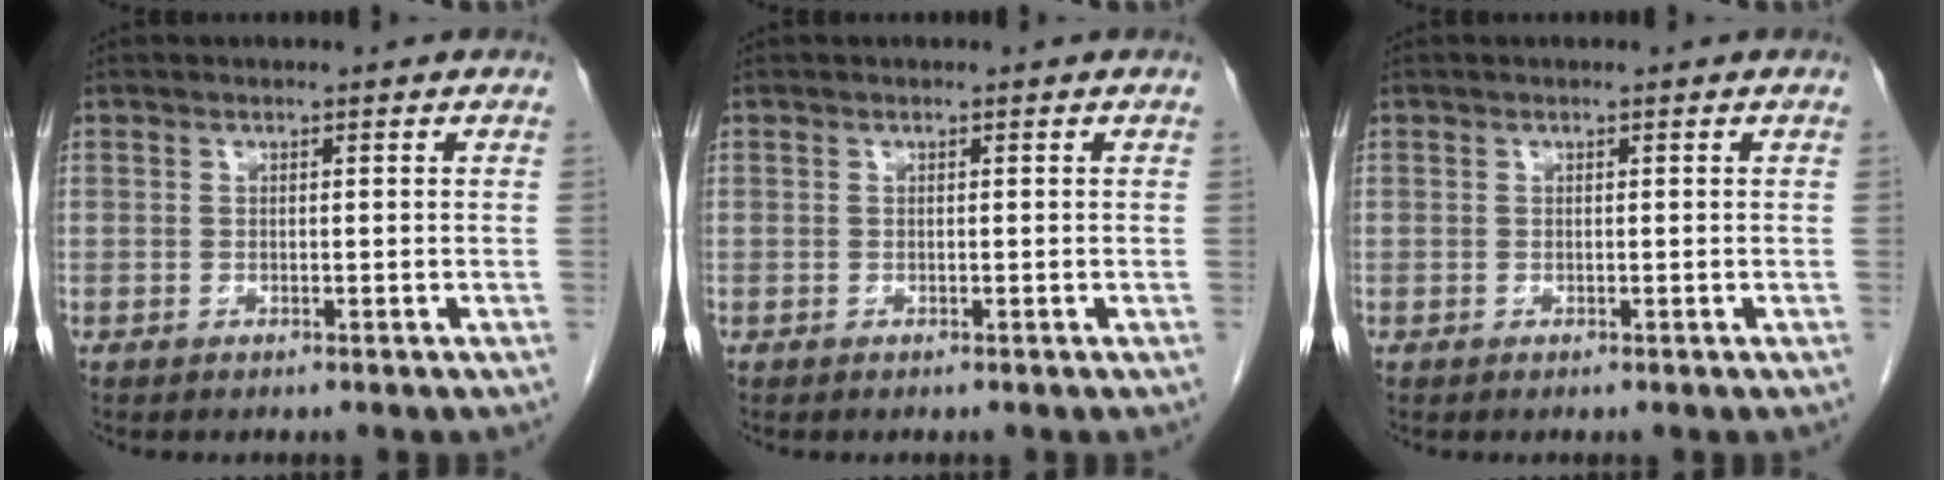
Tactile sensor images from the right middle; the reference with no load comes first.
{"total": 0.0}
{"total": 0.0}